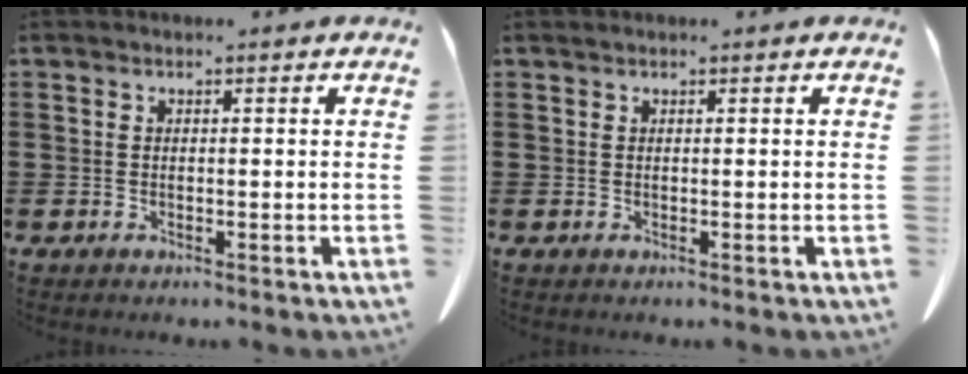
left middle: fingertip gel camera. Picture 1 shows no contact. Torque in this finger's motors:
{"motor_torque": [0.00, 0.00, 0.00, 0.00]}